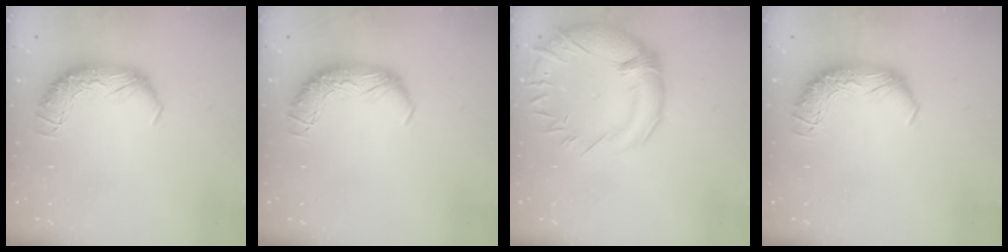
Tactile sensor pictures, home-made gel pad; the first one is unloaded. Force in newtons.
{"total": 0.0}
{"total": 5.5, "press": 3.7, "slide": 4.0}
{"total": 0.0}